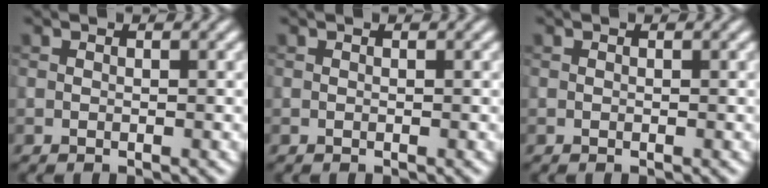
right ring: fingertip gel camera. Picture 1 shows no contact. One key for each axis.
{"total": 0.0}
{"total": 0.0}